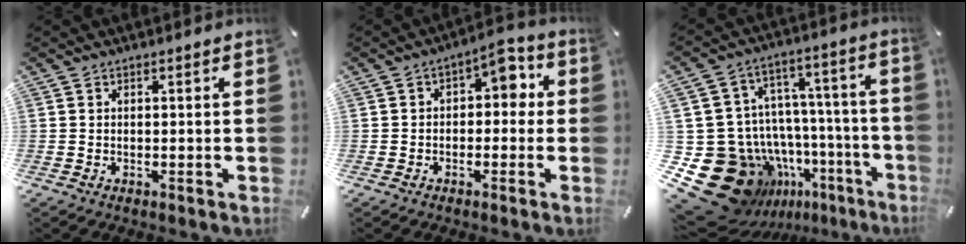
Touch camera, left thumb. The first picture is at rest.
{"total": 5.3, "force": [0.7, 3.5, 3.9], "torque": [-0.057, 0.002, 0.002]}
{"total": 24.1, "force": [-10.7, 18.0, 11.8], "torque": [-0.178, 0.043, -0.118]}